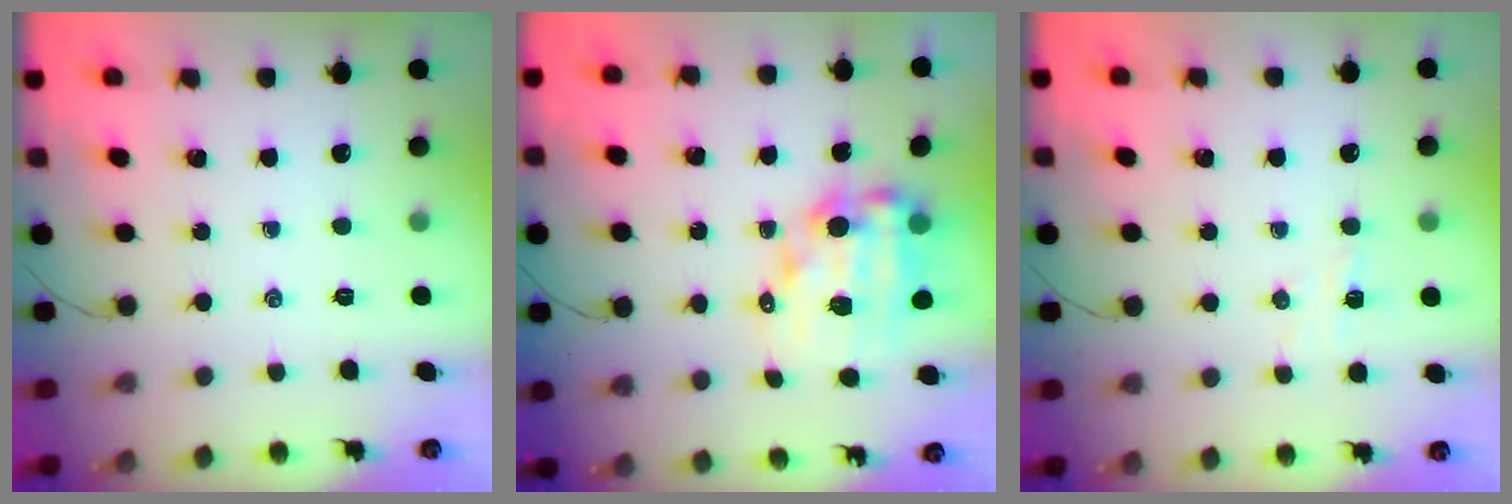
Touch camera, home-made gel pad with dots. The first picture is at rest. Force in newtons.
{"total": 12.5, "press": 12.1, "slide": 3.2}
{"total": 3.7, "press": 3.5, "slide": 1.1}